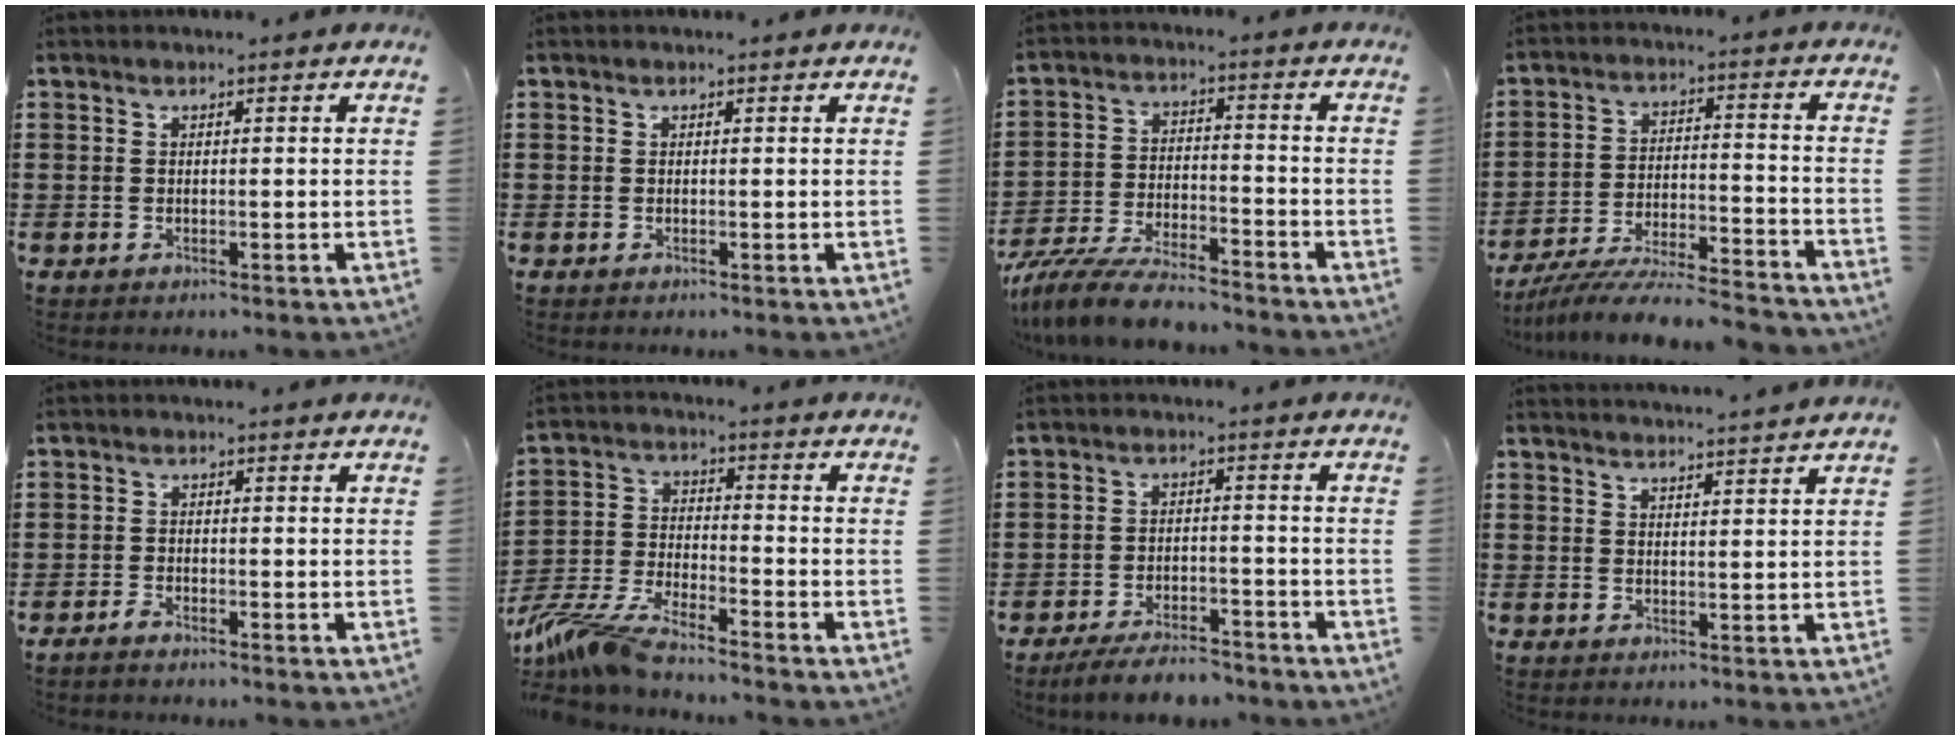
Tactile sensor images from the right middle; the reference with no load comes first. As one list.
[{"total": 0.0}, {"total": 8.0, "force": [-7.5, 1.1, 2.8], "torque": [-0.061, 0.007, -0.143]}, {"total": 8.3, "force": [-7.9, 0.3, 2.4], "torque": [-0.043, 0.006, -0.155]}, {"total": 1.2, "force": [-1.1, 0.1, 0.4], "torque": [-0.011, -0.001, -0.022]}, {"total": 7.9, "force": [-7.2, 0.2, 3.1], "torque": [-0.089, -0.012, -0.149]}, {"total": 4.8, "force": [-4.6, 0.7, 1.4], "torque": [-0.029, 0.000, -0.090]}, {"total": 2.6, "force": [2.5, -0.5, 0.0], "torque": [-0.005, -0.006, 0.048]}]